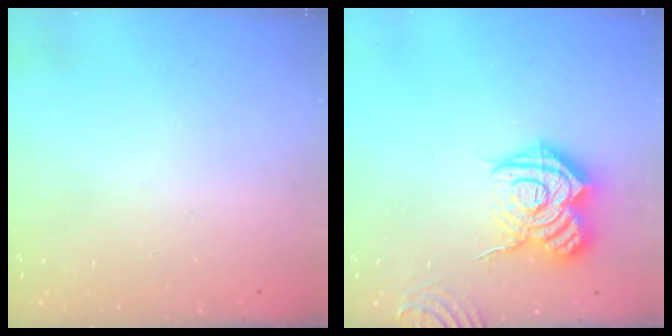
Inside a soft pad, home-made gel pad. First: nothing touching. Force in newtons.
{"total": 17.2, "press": 17.2, "slide": 1.5}